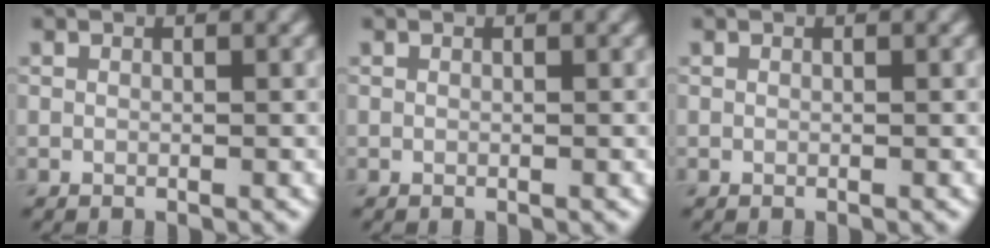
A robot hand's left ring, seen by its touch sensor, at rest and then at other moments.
{"total": 0.0}
{"total": 0.0}